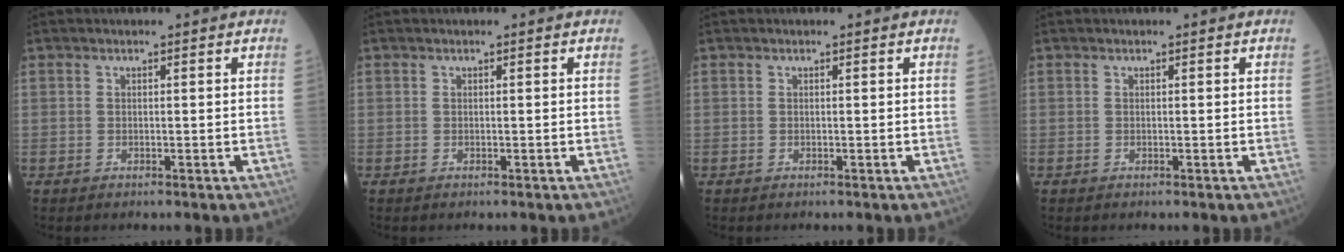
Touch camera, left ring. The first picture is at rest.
{"total": 0.0}
{"total": 0.0}
{"total": 0.0}